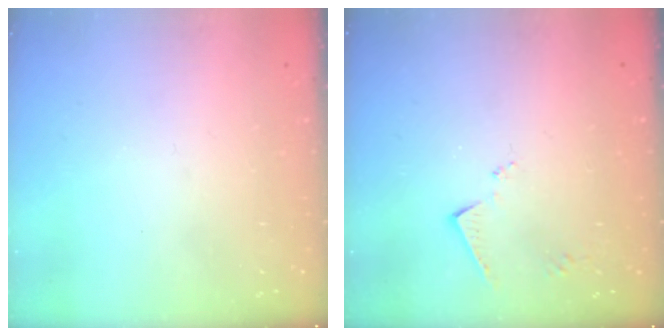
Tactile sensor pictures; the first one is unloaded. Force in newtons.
{"total": 7.3, "press": 7.3, "slide": 0.3}